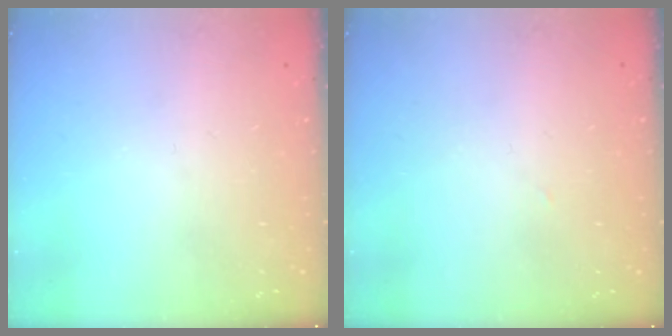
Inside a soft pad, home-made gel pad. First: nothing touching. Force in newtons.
{"total": 1.1, "press": 1.1, "slide": 0.1}